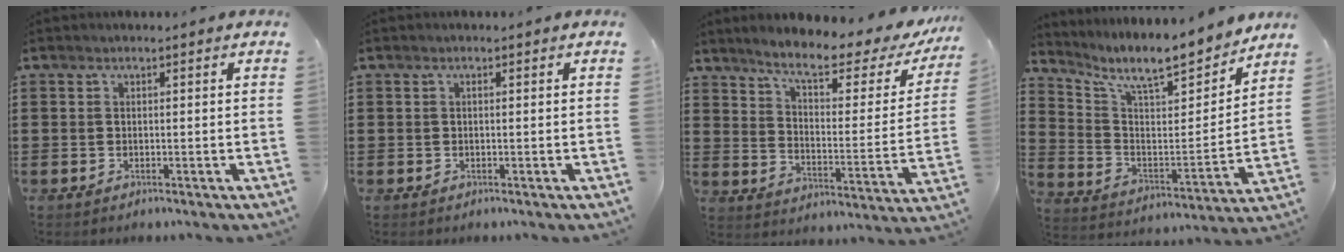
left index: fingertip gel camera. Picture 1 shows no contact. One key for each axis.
{"total": 0.0}
{"total": 8.1, "fx": 6.3, "fy": 1.4, "fz": 4.9, "tx": -0.105, "ty": -0.036, "tz": 0.099}
{"total": 9.8, "fx": 8.4, "fy": 1.9, "fz": 4.6, "tx": -0.113, "ty": -0.061, "tz": 0.138}